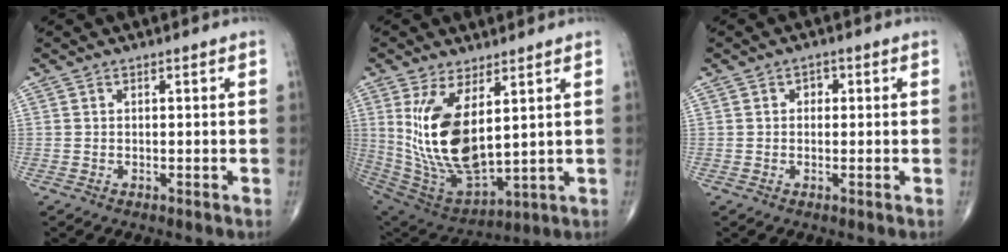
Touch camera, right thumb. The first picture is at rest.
{"total": 16.7, "force": [4.2, 7.5, 14.4], "torque": [-0.281, -0.032, 0.106]}
{"total": 1.6, "force": [0.3, 1.3, 0.9], "torque": [-0.002, 0.004, 0.000]}